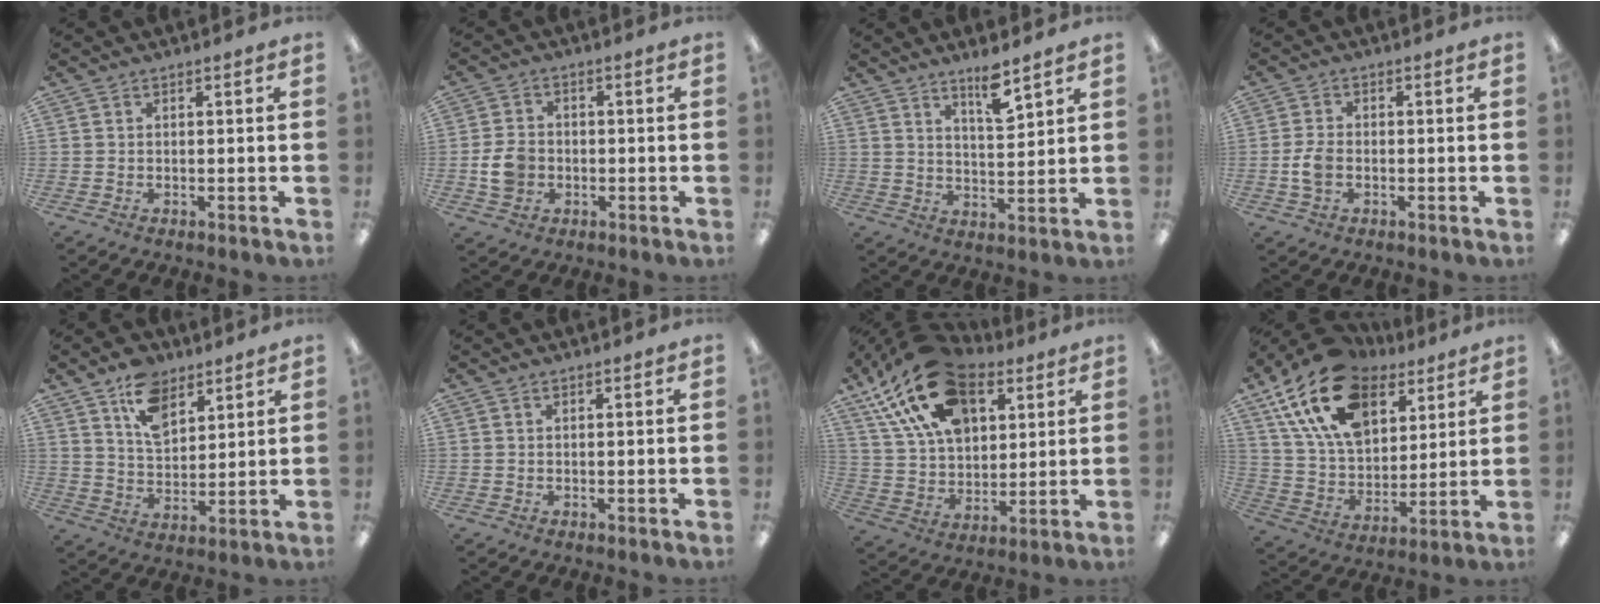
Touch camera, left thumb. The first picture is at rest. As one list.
[{"total": 6.1, "force": [-1.3, 4.9, 3.5], "torque": [-0.063, 0.006, -0.023]}, {"total": 5.1, "force": [4.0, 1.0, 3.1], "torque": [-0.048, -0.025, 0.065]}, {"total": 4.6, "force": [-0.9, 2.9, 3.4], "torque": [-0.071, 0.004, -0.016]}, {"total": 11.8, "force": [7.4, 7.2, 5.7], "torque": [-0.095, -0.026, 0.137]}, {"total": 0.6, "force": [0.3, 0.3, 0.4], "torque": [-0.008, 0.003, 0.005]}, {"total": 23.0, "force": [12.9, 13.5, 13.5], "torque": [-0.255, -0.043, 0.234]}, {"total": 21.3, "force": [12.0, 13.0, 11.8], "torque": [-0.236, -0.047, 0.216]}]